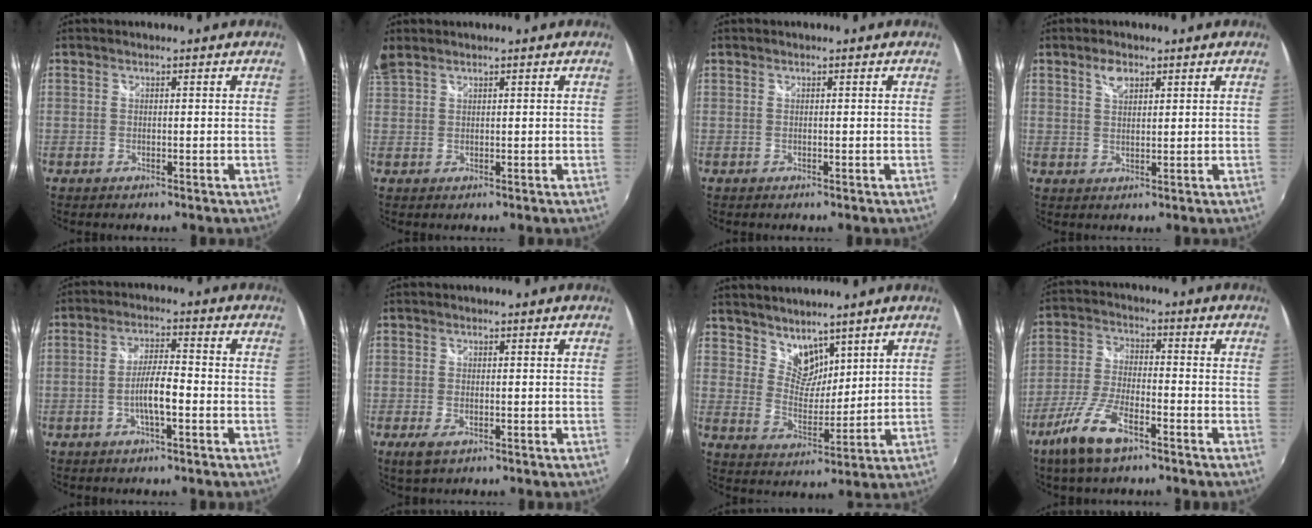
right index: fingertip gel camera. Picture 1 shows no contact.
{"total": 4.6, "force": [3.3, 2.3, 2.3], "torque": [-0.049, 0.017, 0.070]}
{"total": 0.0}
{"total": 3.0, "force": [1.8, 1.6, 1.9], "torque": [-0.031, 0.005, 0.032]}
{"total": 5.8, "force": [-2.1, 0.9, 5.3], "torque": [-0.101, 0.004, -0.037]}
{"total": 3.2, "force": [-1.7, 1.4, 2.3], "torque": [-0.050, -0.009, -0.028]}
{"total": 6.8, "force": [5.4, 3.8, 1.6], "torque": [-0.014, 0.001, 0.102]}
{"total": 10.8, "force": [-6.9, 3.4, 7.5], "torque": [-0.168, -0.009, -0.135]}